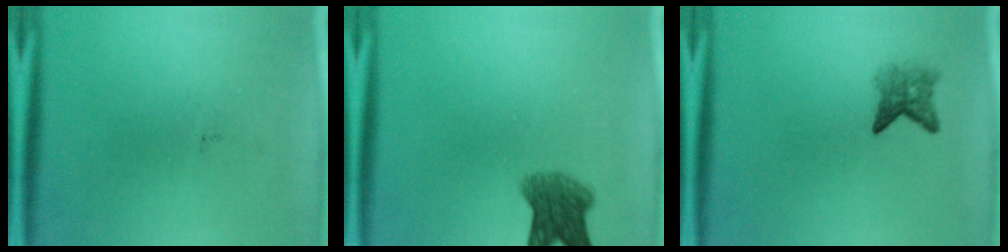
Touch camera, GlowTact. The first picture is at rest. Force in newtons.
{"total": 5.6}
{"total": 3.0}